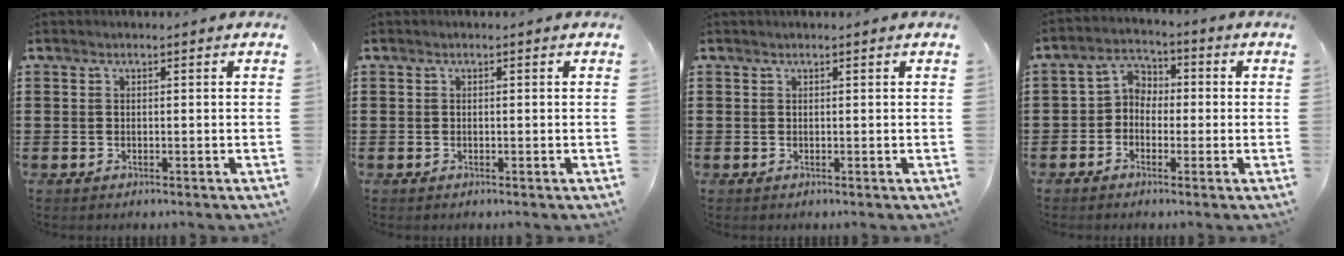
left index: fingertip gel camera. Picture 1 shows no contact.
{"total": 0.0}
{"total": 0.0}
{"total": 3.7, "force": [-1.8, 3.0, 1.1], "torque": [-0.040, 0.011, -0.046]}